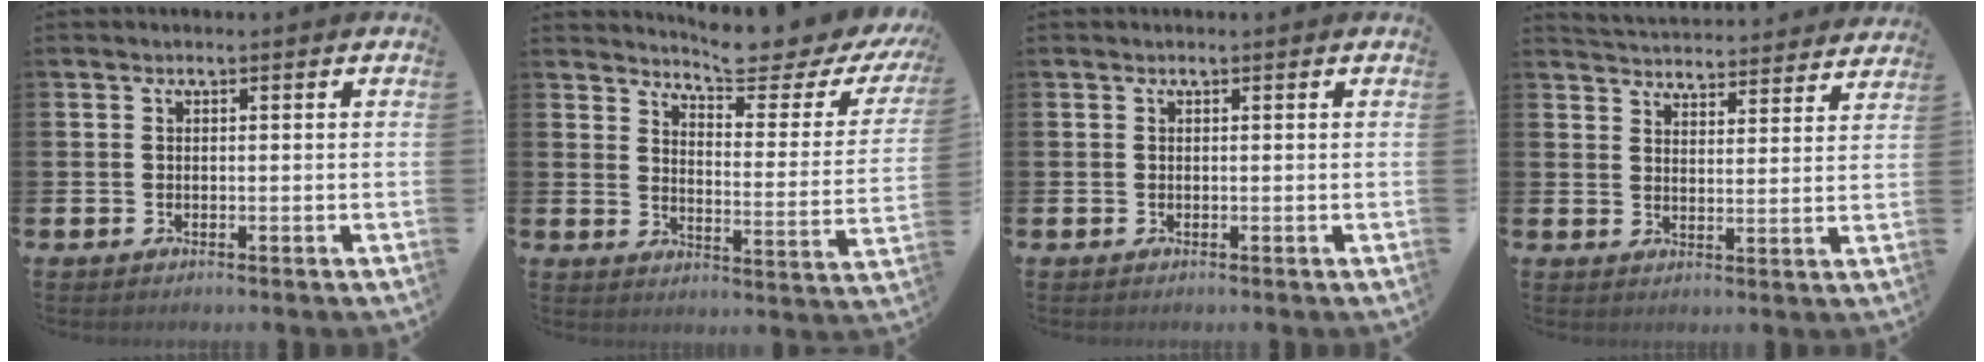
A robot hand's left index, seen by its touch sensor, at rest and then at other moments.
{"total": 6.8, "force": [6.3, 0.7, 2.4], "torque": [-0.062, -0.046, 0.105]}
{"total": 0.0}
{"total": 5.0, "force": [4.9, 0.5, -0.2], "torque": [-0.011, -0.039, 0.088]}